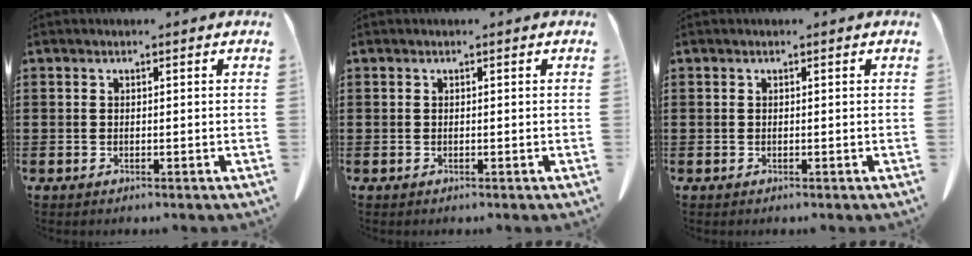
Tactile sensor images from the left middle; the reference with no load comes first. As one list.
[{"total": 0.0}, {"total": 0.0}]